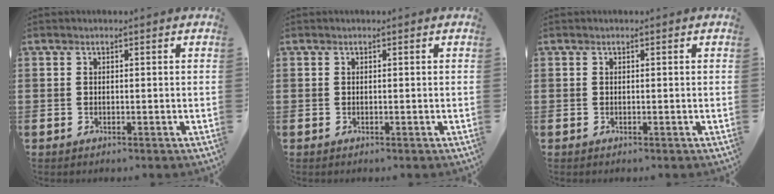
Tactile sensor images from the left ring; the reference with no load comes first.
{"total": 0.0}
{"total": 0.0}